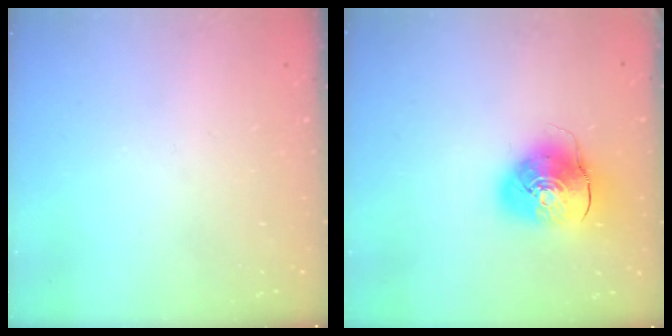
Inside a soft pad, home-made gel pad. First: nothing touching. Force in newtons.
{"total": 10.7, "press": 10.6, "slide": 1.8}